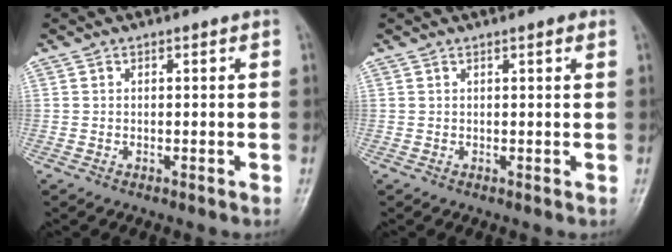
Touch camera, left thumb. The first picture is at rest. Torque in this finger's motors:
{"motor_torque": [1.78, 1.15, 0.56, -0.16, 0.00]}